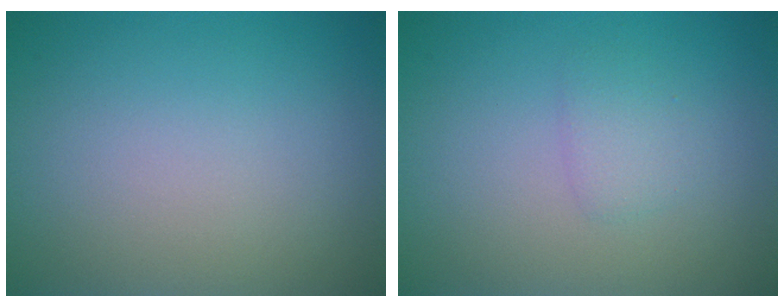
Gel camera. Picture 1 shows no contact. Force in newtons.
{"total": 1.3, "press": 1.3, "slide": 0.0}